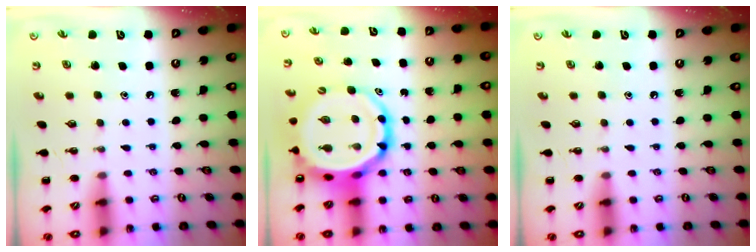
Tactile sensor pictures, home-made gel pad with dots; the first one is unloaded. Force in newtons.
{"total": 11.9, "press": 11.5, "slide": 3.1}
{"total": 0.0}